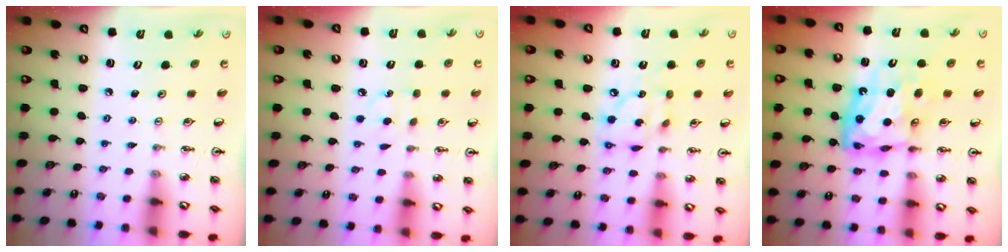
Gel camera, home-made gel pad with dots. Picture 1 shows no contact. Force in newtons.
{"total": 5.8, "press": 5.8, "slide": 0.7}
{"total": 11.5, "press": 11.4, "slide": 0.7}
{"total": 12.4, "press": 12.3, "slide": 1.0}